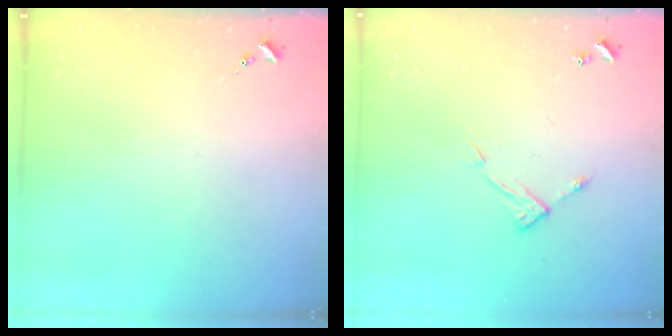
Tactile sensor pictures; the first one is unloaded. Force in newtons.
{"total": 6.4, "press": 6.4, "slide": 0.3}